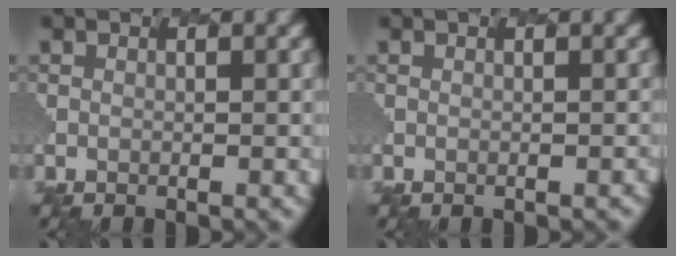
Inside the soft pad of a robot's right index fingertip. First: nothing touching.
{"total": 1.0, "force": [-0.4, 0.5, 0.8], "torque": [0.000, 0.004, 0.004]}